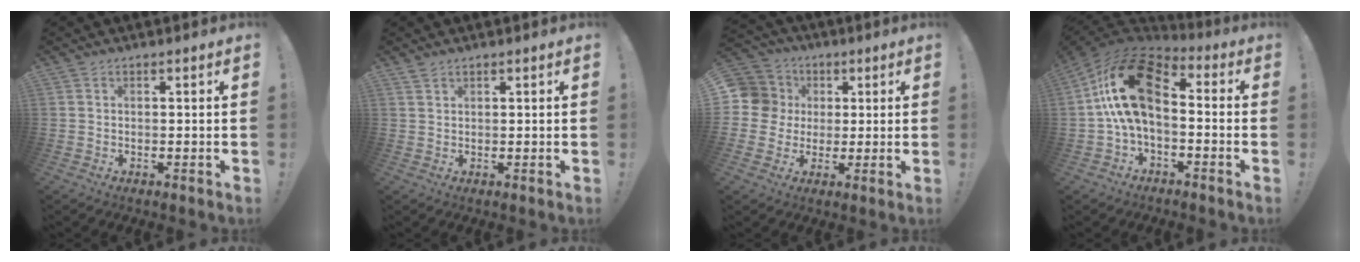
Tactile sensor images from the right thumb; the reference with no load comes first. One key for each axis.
{"total": 1.3, "fx": 1.1, "fy": 0.5, "fz": 0.5, "tx": -0.005, "ty": -0.002, "tz": 0.021}
{"total": 9.8, "fx": 1.1, "fy": 9.4, "fz": 2.4, "tx": -0.037, "ty": 0.003, "tz": 0.022}
{"total": 18.8, "fx": 2.6, "fy": 10.5, "fz": 15.4, "tx": -0.291, "ty": 0.011, "tz": 0.054}